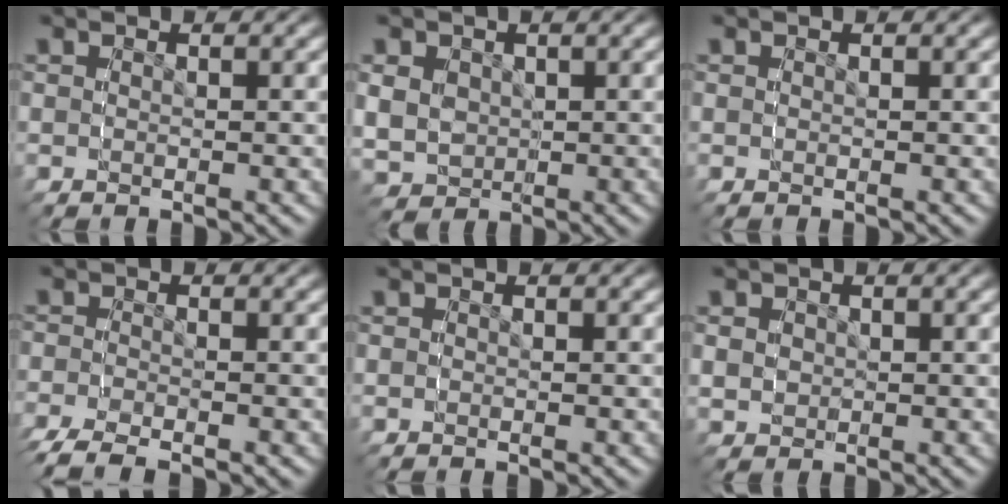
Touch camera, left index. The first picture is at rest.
{"total": 5.9, "force": [0.0, 5.4, 2.4], "torque": [-0.060, -0.032, 0.013]}
{"total": 0.0}
{"total": 4.1, "force": [-3.2, 1.8, 1.7], "torque": [-0.036, -0.011, -0.050]}
{"total": 0.5, "force": [-0.2, 0.5, 0.0], "torque": [-0.004, -0.001, -0.004]}
{"total": 2.1, "force": [0.3, 1.9, 0.7], "torque": [-0.014, -0.008, 0.010]}